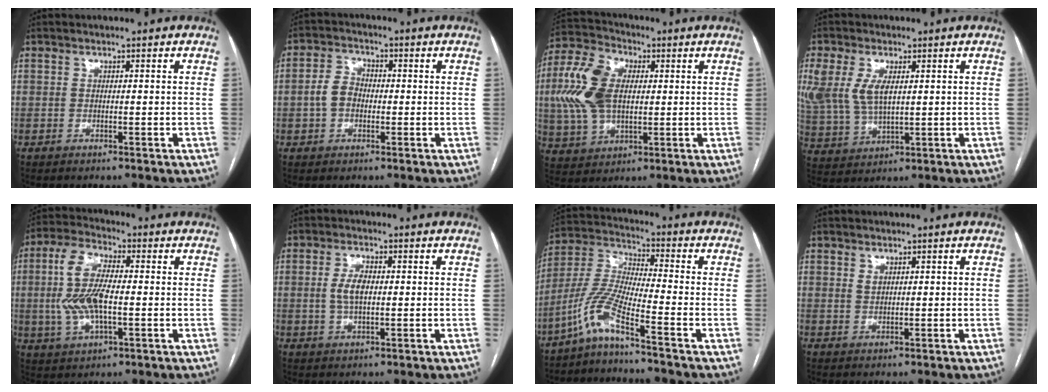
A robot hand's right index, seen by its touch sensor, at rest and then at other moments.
{"total": 4.4, "force": [-0.6, 3.4, 2.8], "torque": [-0.066, 0.020, -0.014]}
{"total": 12.5, "force": [1.7, 7.4, 10.0], "torque": [-0.244, 0.029, 0.038]}
{"total": 11.9, "force": [3.1, 6.6, 9.4], "torque": [-0.238, 0.006, 0.070]}
{"total": 10.5, "force": [-0.3, 4.0, 9.8], "torque": [-0.217, 0.009, -0.006]}
{"total": 4.0, "force": [0.3, 1.7, 3.6], "torque": [-0.078, 0.006, 0.008]}
{"total": 8.1, "force": [-5.5, -0.7, 5.9], "torque": [-0.142, -0.005, -0.119]}
{"total": 1.0, "force": [0.7, 0.6, 0.6], "torque": [-0.009, -0.001, 0.014]}